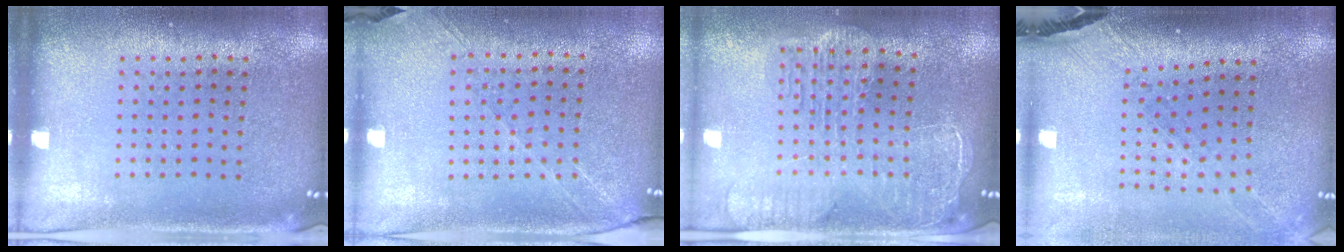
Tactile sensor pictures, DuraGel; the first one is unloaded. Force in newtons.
{"total": 1.3, "press": 1.2, "slide": 0.5}
{"total": 2.5, "press": 2.2, "slide": 1.3}
{"total": 1.5, "press": 1.5, "slide": 0.4}